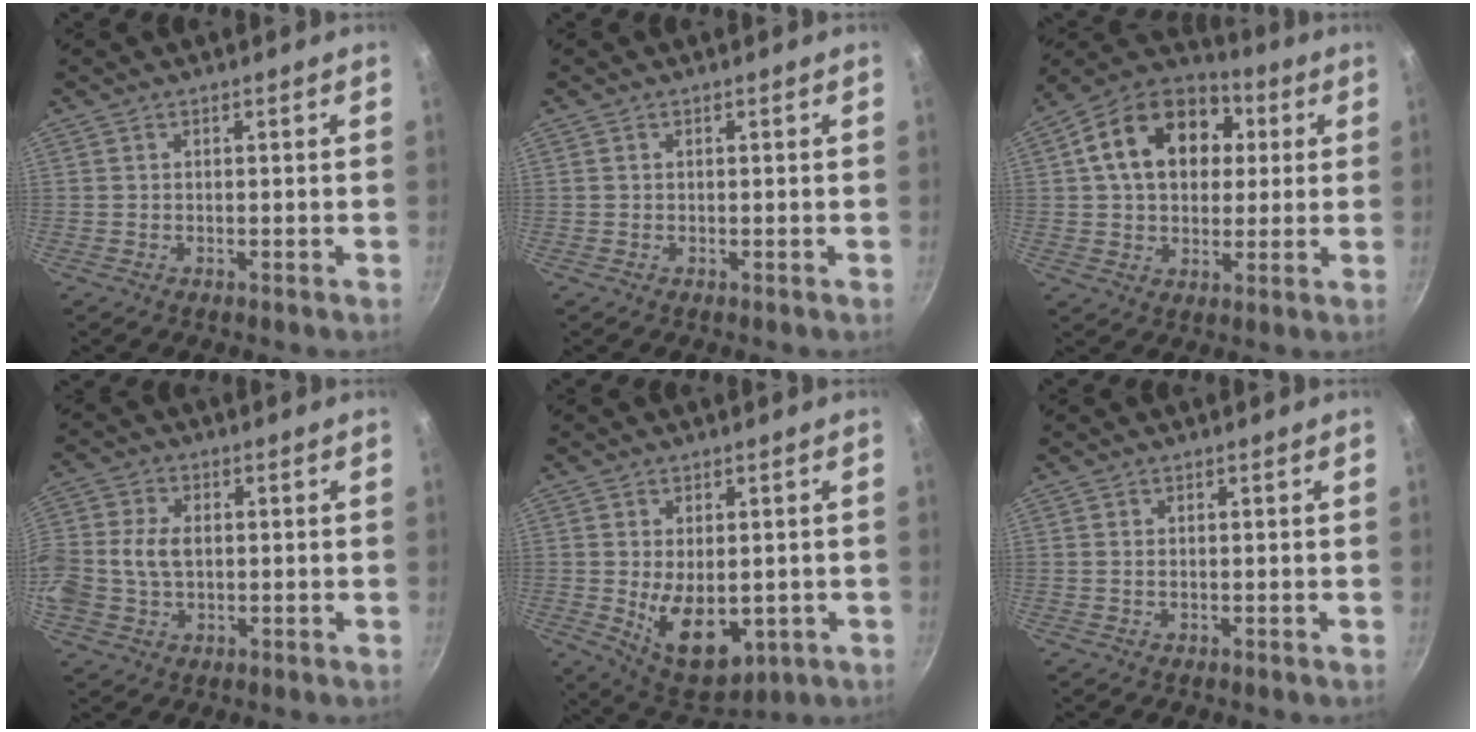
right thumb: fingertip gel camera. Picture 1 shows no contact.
{"total": 0.0}
{"total": 18.6, "force": [4.2, 13.5, 12.1], "torque": [-0.183, 0.024, 0.055]}
{"total": 10.2, "force": [0.1, 7.3, 7.0], "torque": [-0.152, 0.021, -0.007]}
{"total": 11.8, "force": [-1.6, 7.1, 9.3], "torque": [-0.118, -0.014, 0.001]}
{"total": 0.6, "force": [0.1, 0.3, 0.5], "torque": [-0.010, 0.000, 0.002]}